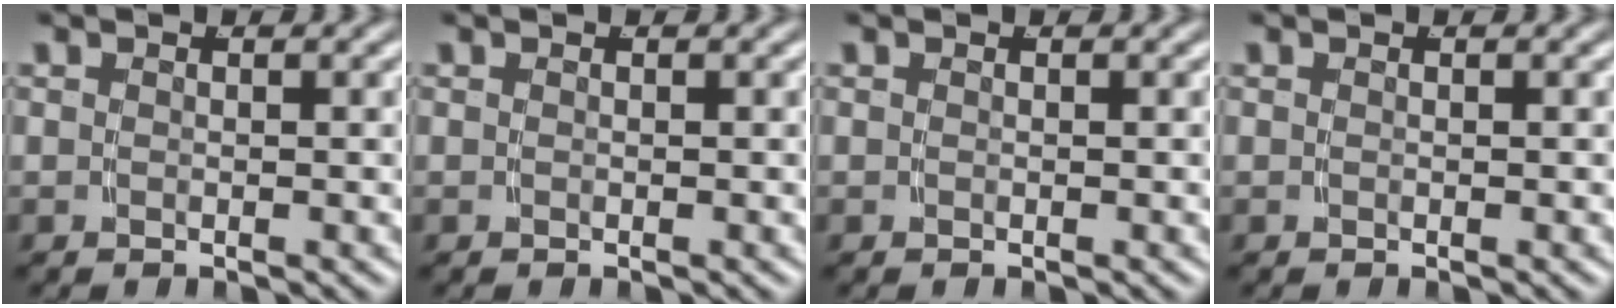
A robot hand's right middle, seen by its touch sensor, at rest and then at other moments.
{"total": 0.0}
{"total": 0.0}
{"total": 0.0}